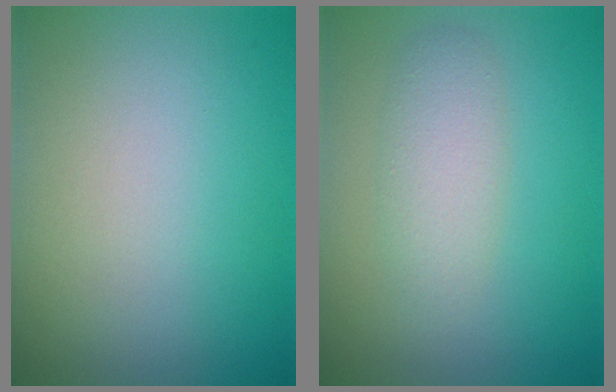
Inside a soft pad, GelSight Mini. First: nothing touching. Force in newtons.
{"total": 2.9, "press": 2.9, "slide": 0.0}